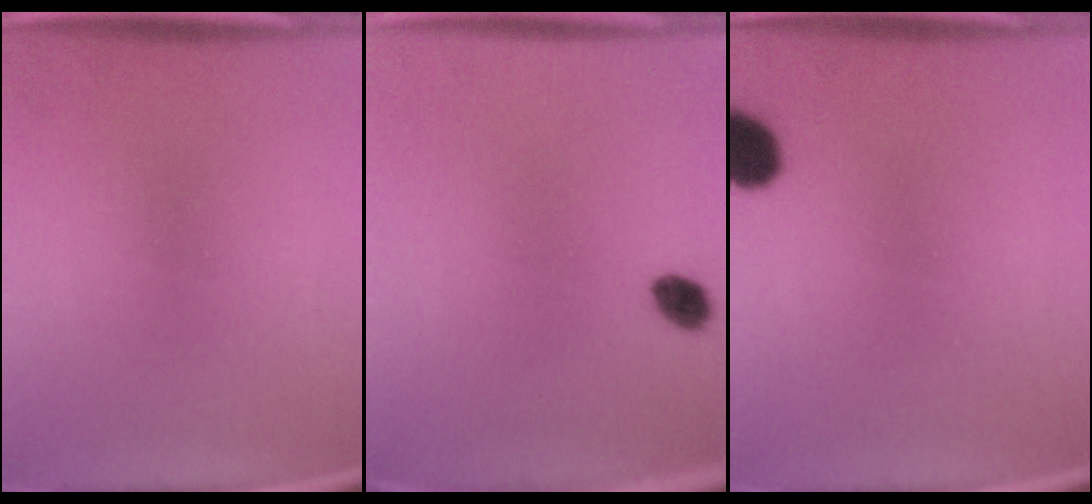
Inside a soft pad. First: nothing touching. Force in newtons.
{"total": 3.1}
{"total": 6.6}